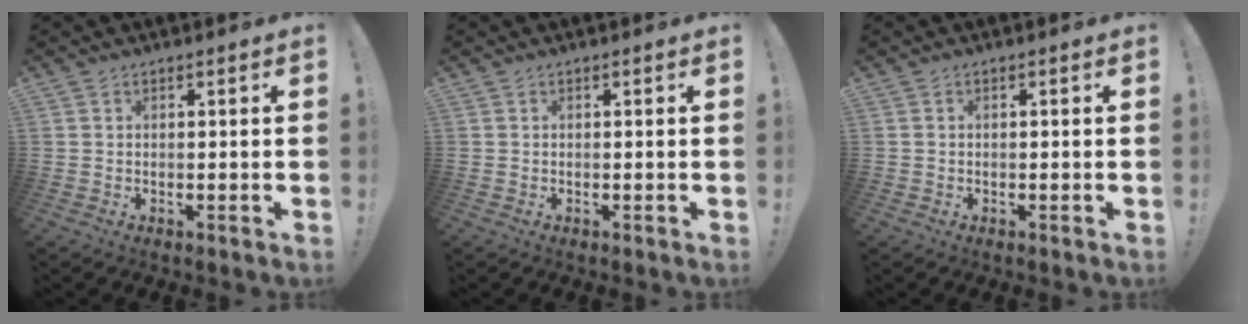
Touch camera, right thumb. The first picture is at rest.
{"total": 0.0}
{"total": 0.6, "force": [-0.3, 0.5, 0.0], "torque": [-0.008, 0.004, -0.003]}